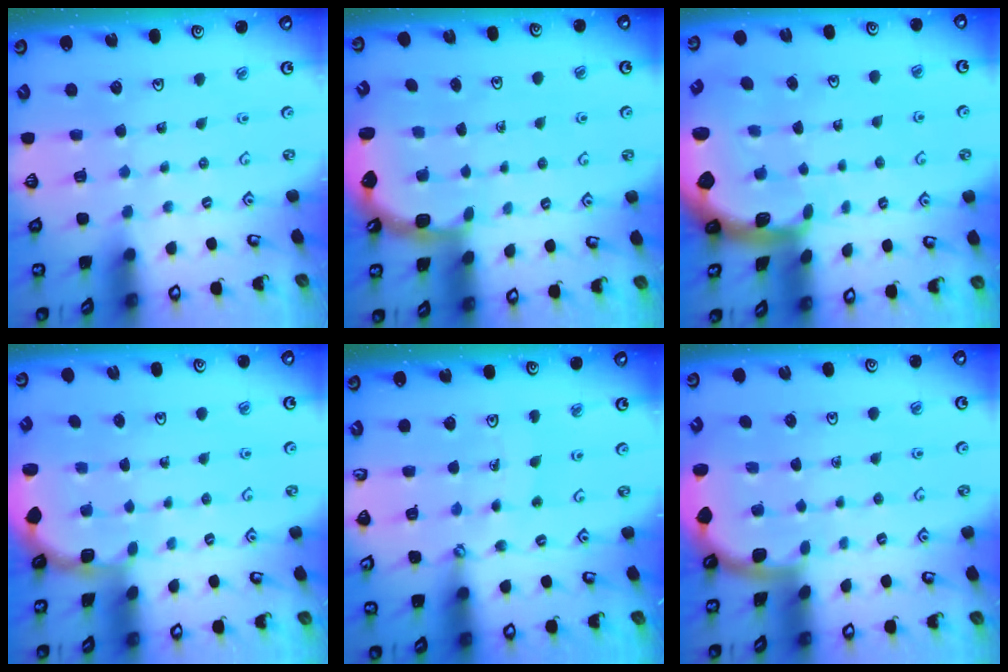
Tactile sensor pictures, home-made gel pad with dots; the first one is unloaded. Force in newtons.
{"total": 2.5, "press": 2.1, "slide": 1.4}
{"total": 2.9, "press": 2.9, "slide": 0.5}
{"total": 1.9, "press": 1.8, "slide": 0.7}
{"total": 7.3, "press": 7.1, "slide": 1.7}
{"total": 1.9, "press": 1.9, "slide": 0.0}